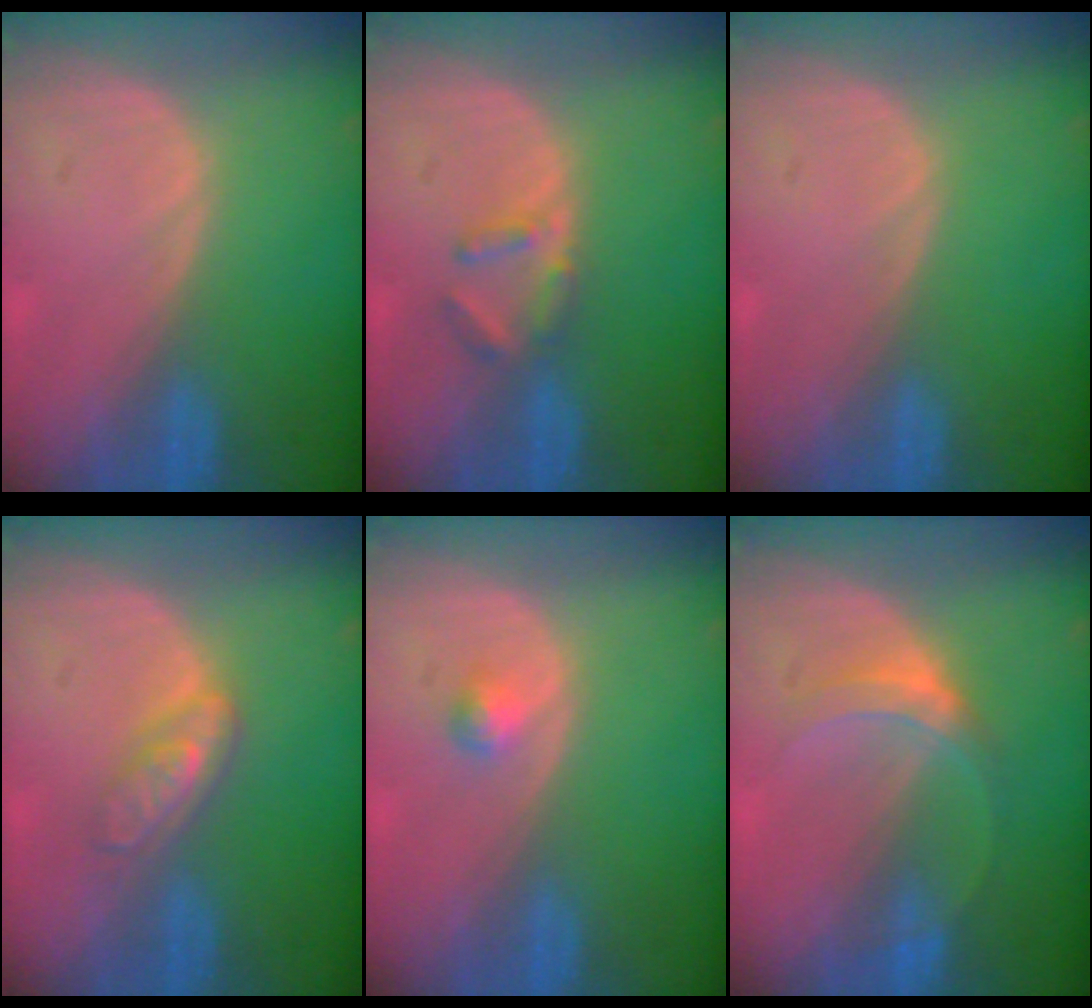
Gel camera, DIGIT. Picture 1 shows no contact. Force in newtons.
{"total": 3.0, "press": 3.0, "slide": 0.4}
{"total": 0.0}
{"total": 4.5, "press": 4.1, "slide": 1.8}
{"total": 1.5, "press": 1.5, "slide": 0.3}
{"total": 4.5, "press": 4.1, "slide": 1.8}